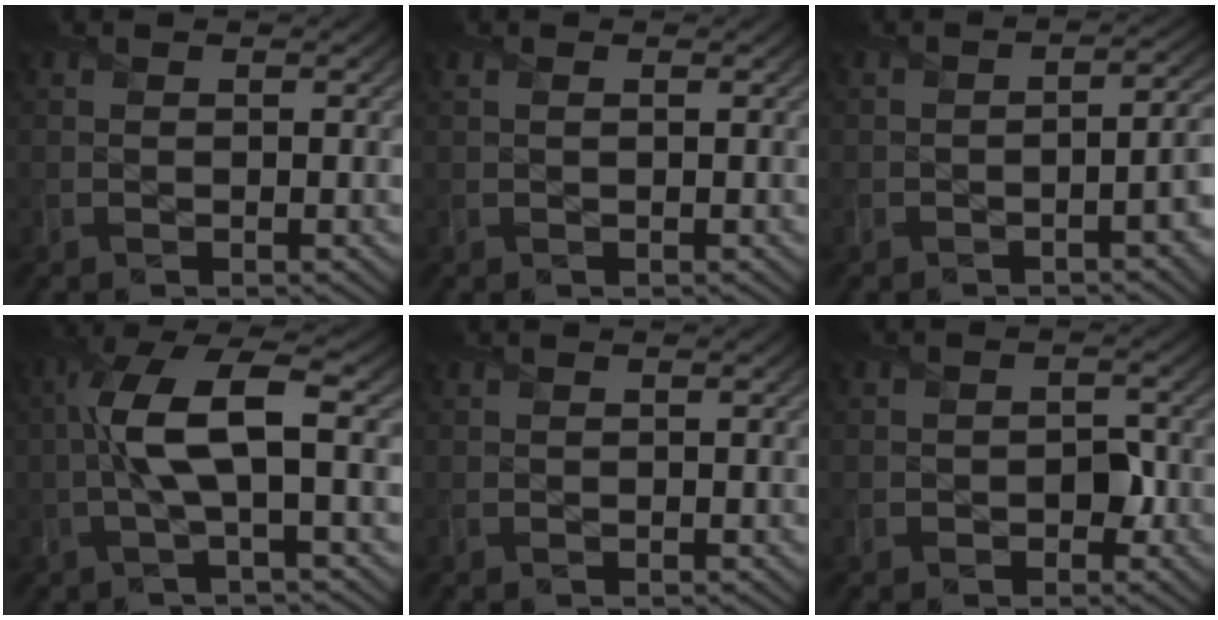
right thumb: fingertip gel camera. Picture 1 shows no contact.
{"total": 0.5, "force": [0.2, 0.0, 0.5], "torque": [-0.010, 0.005, 0.004]}
{"total": 4.4, "force": [-1.7, 1.6, 3.7], "torque": [-0.040, 0.001, -0.024]}
{"total": 8.5, "force": [0.1, 2.1, 8.3], "torque": [-0.168, 0.019, -0.004]}
{"total": 0.0}
{"total": 2.3, "force": [-0.9, 1.7, 1.2], "torque": [-0.016, -0.002, -0.013]}